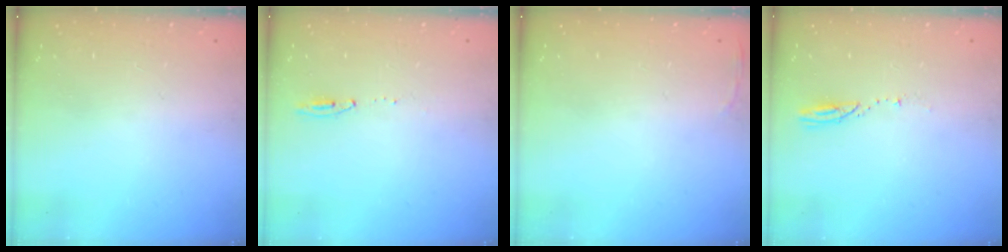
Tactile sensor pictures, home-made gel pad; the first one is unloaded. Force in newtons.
{"total": 6.0, "press": 5.8, "slide": 1.5}
{"total": 2.8, "press": 2.6, "slide": 0.9}
{"total": 3.2, "press": 3.2, "slide": 0.4}